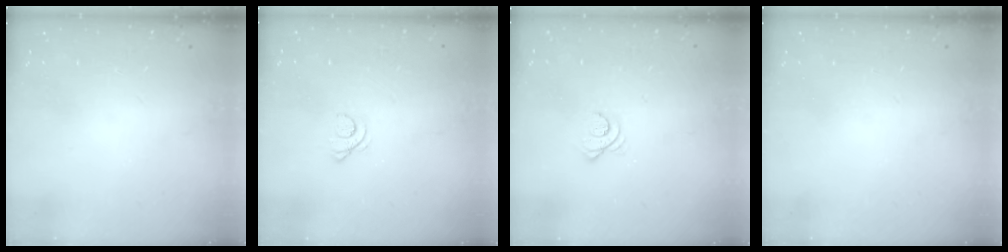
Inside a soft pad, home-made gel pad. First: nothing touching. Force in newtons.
{"total": 1.7, "press": 1.6, "slide": 0.1}
{"total": 3.2, "press": 3.2, "slide": 0.7}
{"total": 0.0}